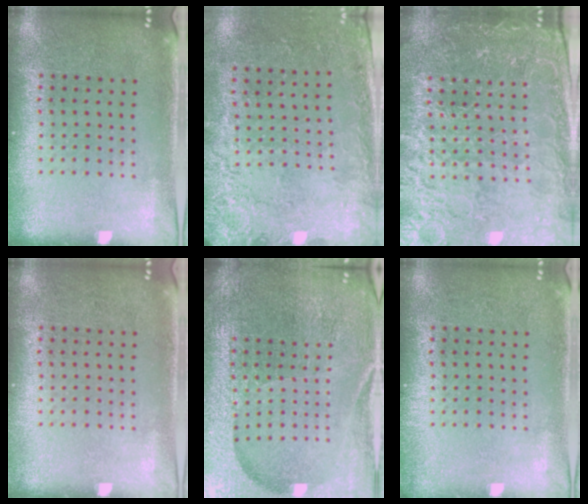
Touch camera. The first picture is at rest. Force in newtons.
{"total": 2.7, "press": 2.2, "slide": 1.5}
{"total": 4.0, "press": 3.9, "slide": 0.9}
{"total": 0.0}
{"total": 5.0, "press": 4.7, "slide": 1.7}
{"total": 0.5, "press": 0.5, "slide": 0.1}